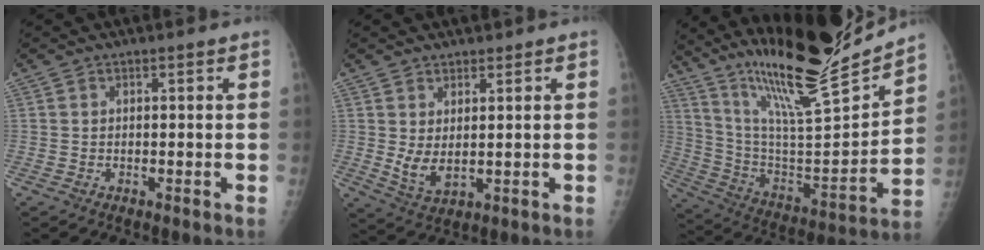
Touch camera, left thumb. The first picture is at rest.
{"total": 5.1, "force": [1.4, 3.2, 3.6], "torque": [-0.059, -0.020, 0.035]}
{"total": 23.9, "force": [20.2, 2.1, 12.6], "torque": [-0.188, -0.115, 0.348]}